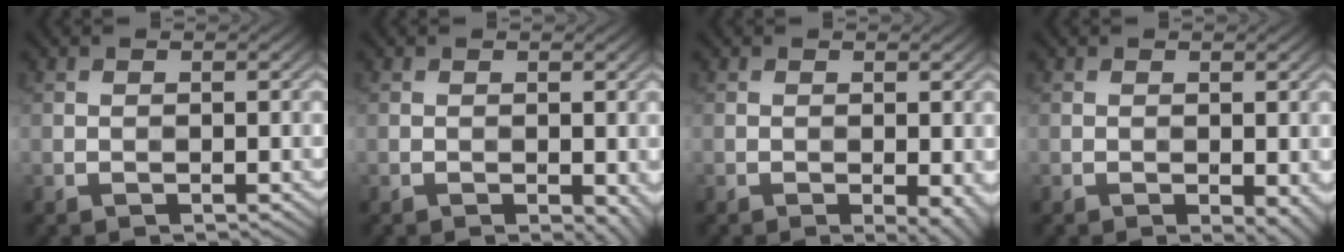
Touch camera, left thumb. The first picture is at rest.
{"total": 2.1, "force": [-0.7, 1.1, 1.6], "torque": [-0.020, -0.010, -0.005]}
{"total": 2.5, "force": [-0.8, 0.9, 2.2], "torque": [-0.028, -0.006, -0.007]}
{"total": 2.6, "force": [-0.9, 1.2, 2.1], "torque": [-0.025, -0.007, -0.009]}